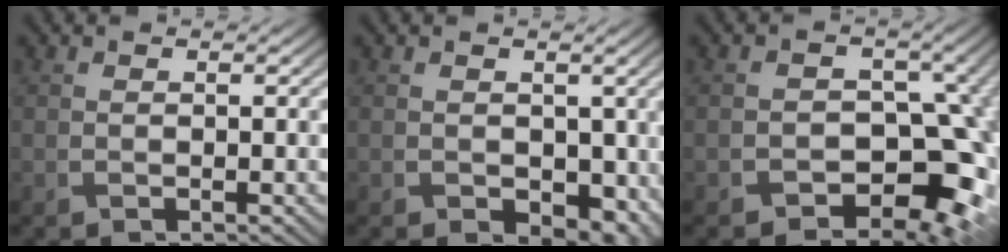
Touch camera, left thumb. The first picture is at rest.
{"total": 5.4, "force": [-1.4, 4.2, 3.2], "torque": [-0.034, -0.006, -0.014]}
{"total": 9.1, "force": [-4.1, 6.1, 5.3], "torque": [-0.045, -0.012, -0.063]}